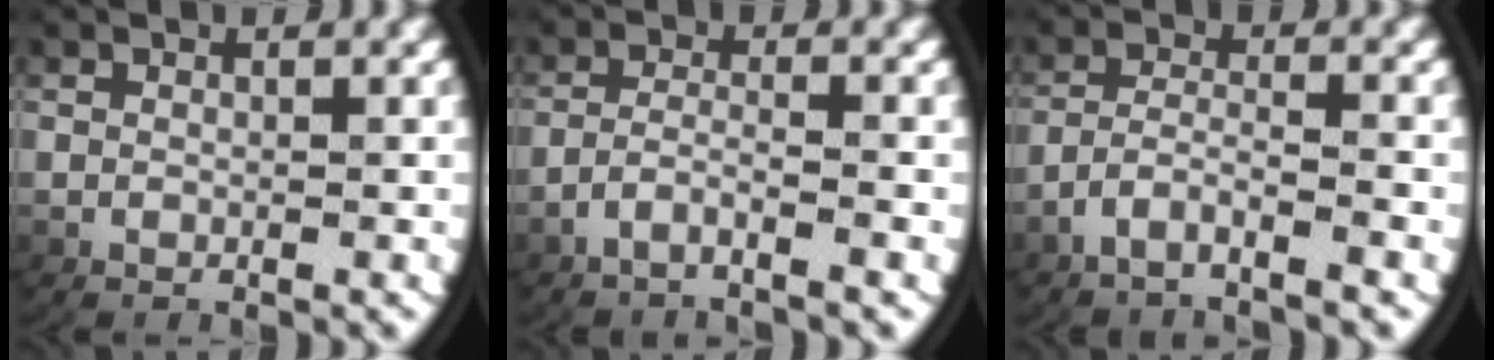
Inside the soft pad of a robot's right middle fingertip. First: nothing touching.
{"total": 2.3, "force": [-1.8, 0.0, 1.4], "torque": [-0.037, -0.008, -0.031]}
{"total": 3.2, "force": [-2.6, 0.4, 1.7], "torque": [-0.042, -0.008, -0.044]}